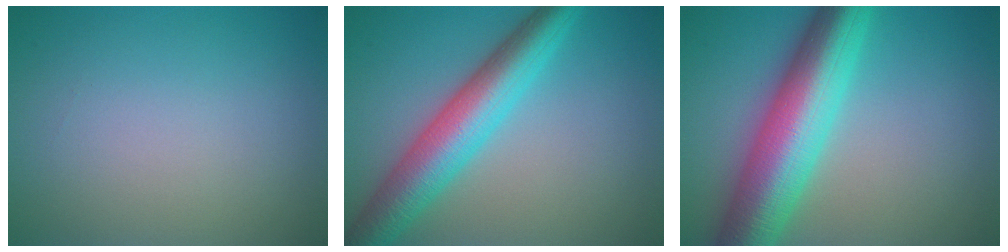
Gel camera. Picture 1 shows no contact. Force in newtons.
{"total": 7.4, "press": 7.4, "slide": 0.2}
{"total": 10.7, "press": 10.7, "slide": 0.1}